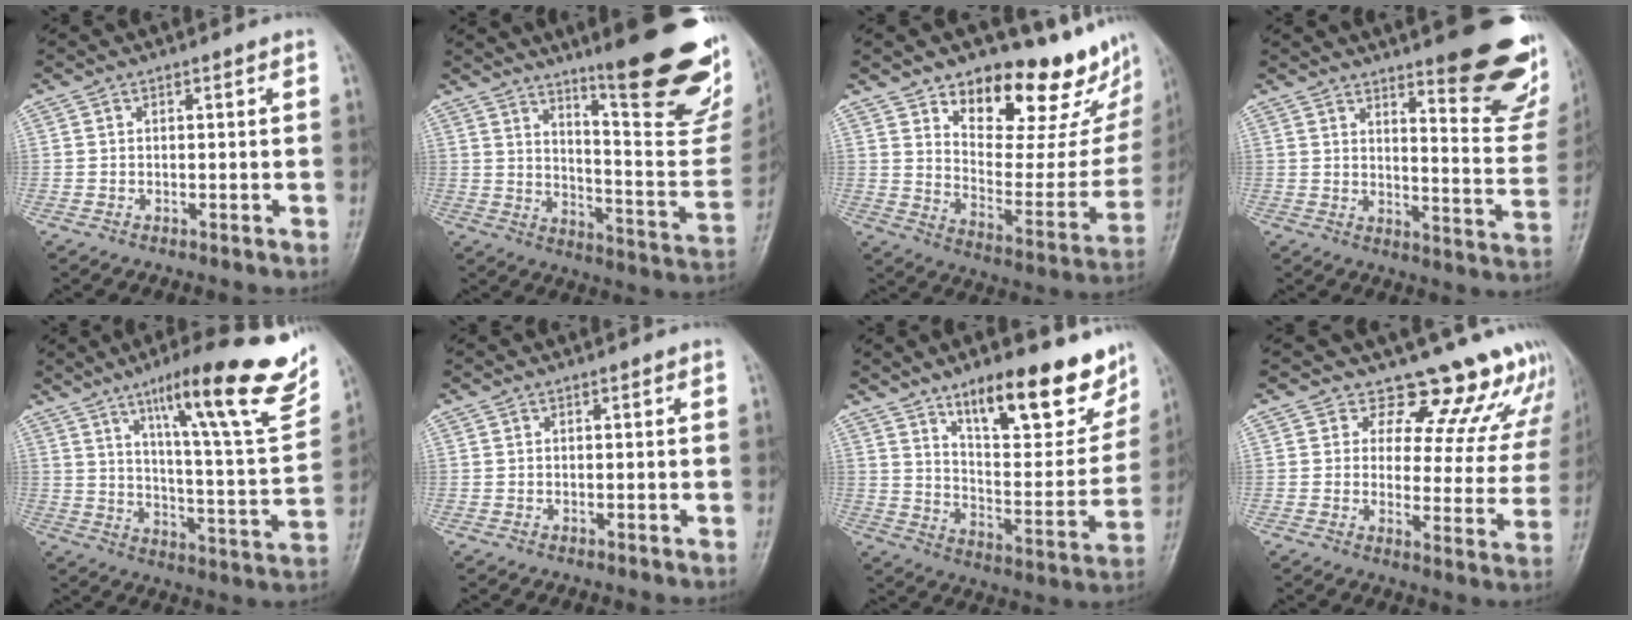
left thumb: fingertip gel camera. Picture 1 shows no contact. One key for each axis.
{"total": 26.9, "fx": 17.2, "fy": 5.4, "fz": 20.0, "tx": -0.236, "ty": -0.098, "tz": 0.242}
{"total": 23.3, "fx": 16.0, "fy": 10.0, "fz": 13.6, "tx": -0.135, "ty": -0.103, "tz": 0.232}
{"total": 19.6, "fx": 13.1, "fy": 4.6, "fz": 13.9, "tx": -0.139, "ty": -0.098, "tz": 0.168}
{"total": 23.2, "fx": 13.5, "fy": 3.9, "fz": 18.5, "tx": -0.236, "ty": -0.047, "tz": 0.201}
{"total": 0.0}
{"total": 20.3, "fx": 13.6, "fy": 7.1, "fz": 13.3, "tx": -0.138, "ty": -0.073, "tz": 0.212}
{"total": 14.4, "fx": 13.0, "fy": 5.6, "fz": 3.0, "tx": 0.015, "ty": -0.097, "tz": 0.137}